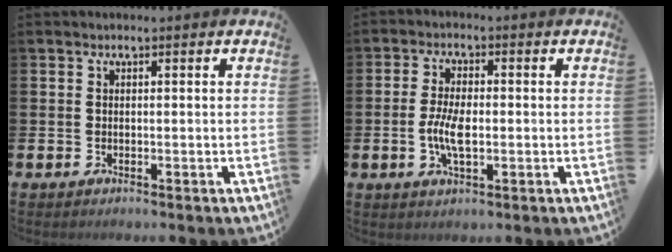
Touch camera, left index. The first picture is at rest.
{"total": 5.0, "force": [-0.6, 2.1, 4.5], "torque": [-0.091, -0.003, -0.016]}